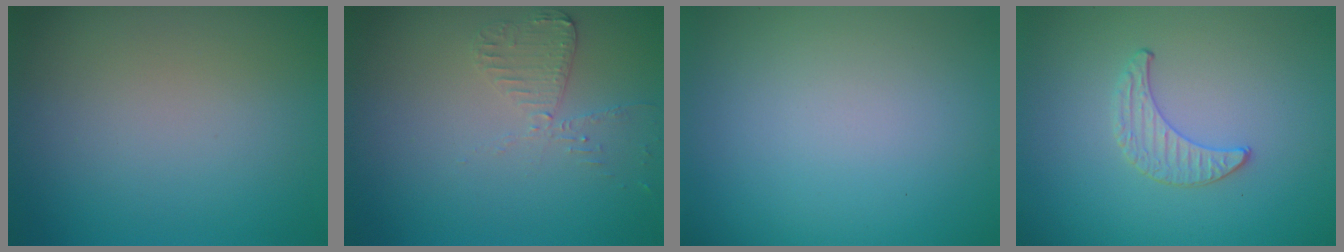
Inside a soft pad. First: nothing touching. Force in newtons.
{"total": 2.4, "press": 2.4, "slide": 0.2}
{"total": 0.0}
{"total": 1.0, "press": 1.0, "slide": 0.3}